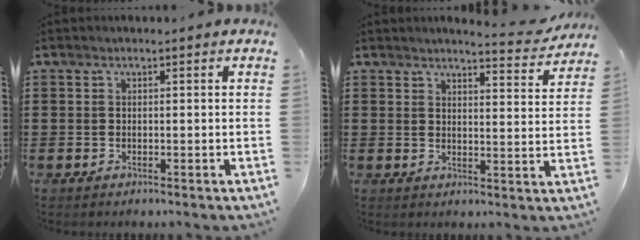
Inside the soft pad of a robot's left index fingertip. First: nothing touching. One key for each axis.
{"total": 3.9, "fx": 3.9, "fy": 0.0, "fz": 0.8, "tx": -0.024, "ty": -0.023, "tz": 0.066}